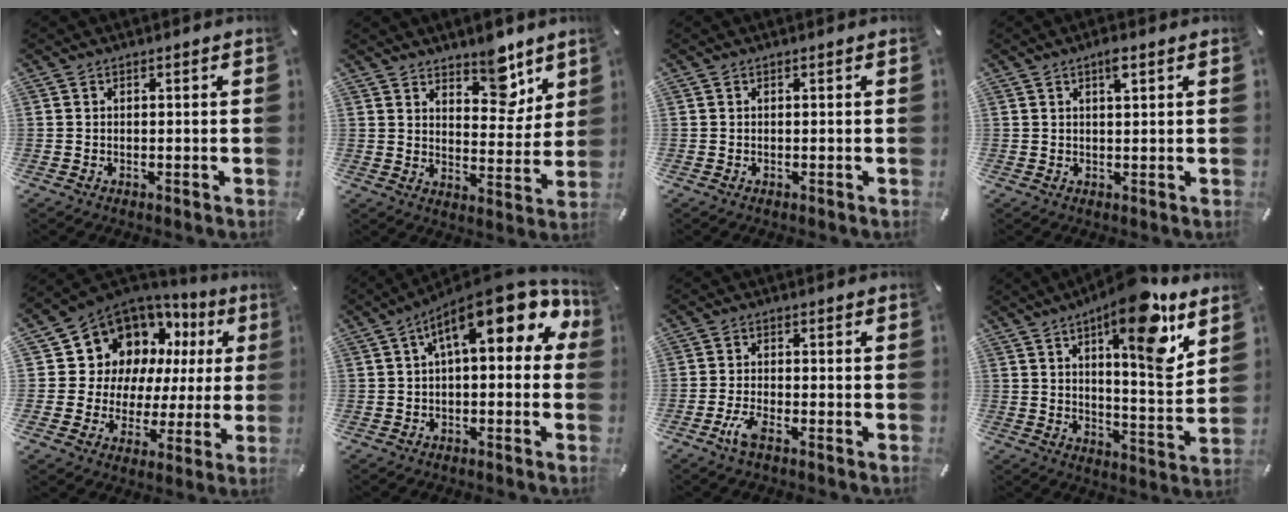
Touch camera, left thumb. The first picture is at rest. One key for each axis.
{"total": 9.9, "fx": 7.7, "fy": 4.9, "fz": 3.8, "tx": -0.024, "ty": -0.065, "tz": 0.133}
{"total": 0.0}
{"total": 2.8, "fx": 1.4, "fy": 0.7, "fz": 2.3, "tx": -0.042, "ty": 0.001, "tz": 0.021}
{"total": 12.8, "fx": 6.8, "fy": 10.2, "fz": 3.5, "tx": -0.071, "ty": -0.065, "tz": 0.135}
{"total": 15.8, "fx": 6.5, "fy": 6.4, "fz": 12.9, "tx": -0.192, "ty": -0.042, "tz": 0.107}
{"total": 4.3, "fx": -2.4, "fy": 1.1, "fz": 3.3, "tx": -0.080, "ty": -0.002, "tz": -0.049}
{"total": 17.5, "fx": 10.2, "fy": 4.8, "fz": 13.4, "tx": -0.185, "ty": -0.064, "tz": 0.154}